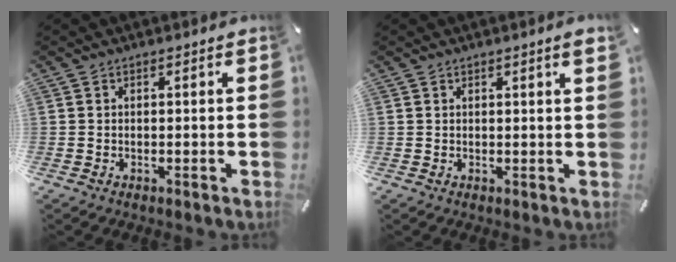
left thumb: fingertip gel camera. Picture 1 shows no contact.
{"total": 1.3, "force": [0.8, 0.2, 1.0], "torque": [-0.020, 0.003, 0.014]}